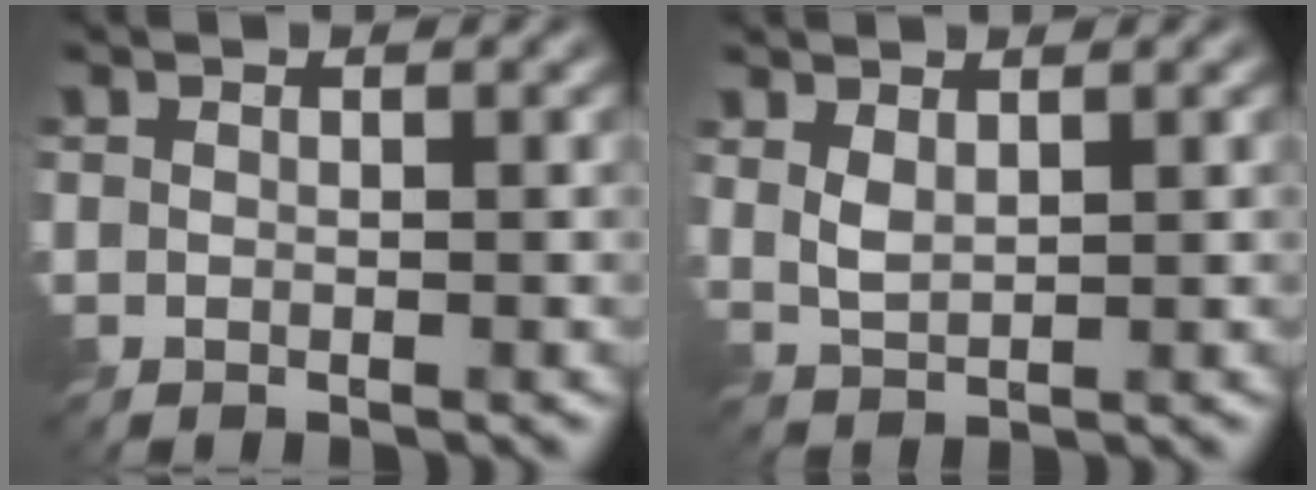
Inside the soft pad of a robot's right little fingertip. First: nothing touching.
{"total": 1.6, "force": [0.9, 0.6, 1.2], "torque": [-0.035, -0.002, 0.021]}